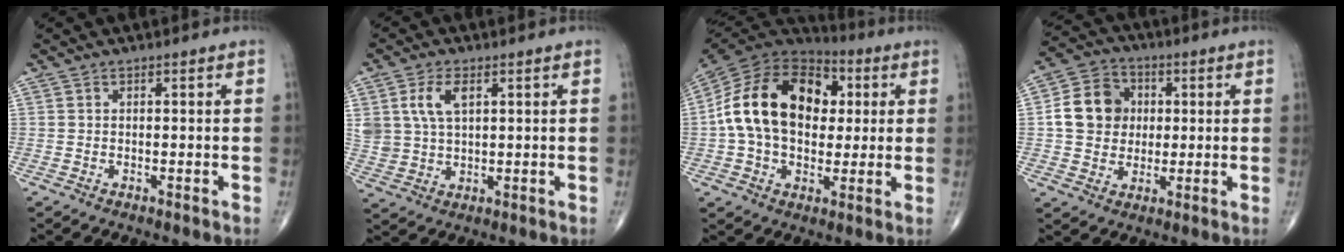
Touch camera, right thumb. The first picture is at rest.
{"total": 7.5, "force": [2.7, 4.4, 5.4], "torque": [-0.109, -0.005, 0.059]}
{"total": 22.1, "force": [2.6, 15.1, 15.9], "torque": [-0.277, 0.024, 0.040]}
{"total": 11.0, "force": [1.2, 9.4, 5.6], "torque": [-0.074, 0.010, 0.013]}